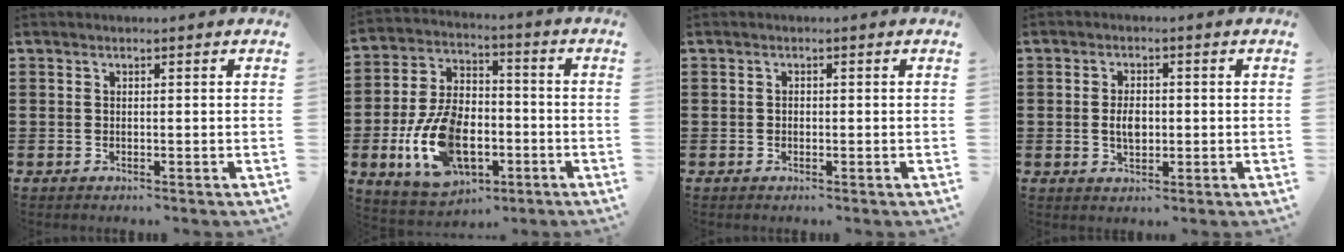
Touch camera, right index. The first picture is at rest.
{"total": 13.2, "force": [-3.9, 8.3, 9.5], "torque": [-0.217, 0.008, -0.068]}
{"total": 0.5, "force": [-0.2, 0.4, 0.3], "torque": [-0.009, 0.001, -0.003]}
{"total": 3.6, "force": [-0.2, 2.0, 3.0], "torque": [-0.049, 0.002, -0.005]}